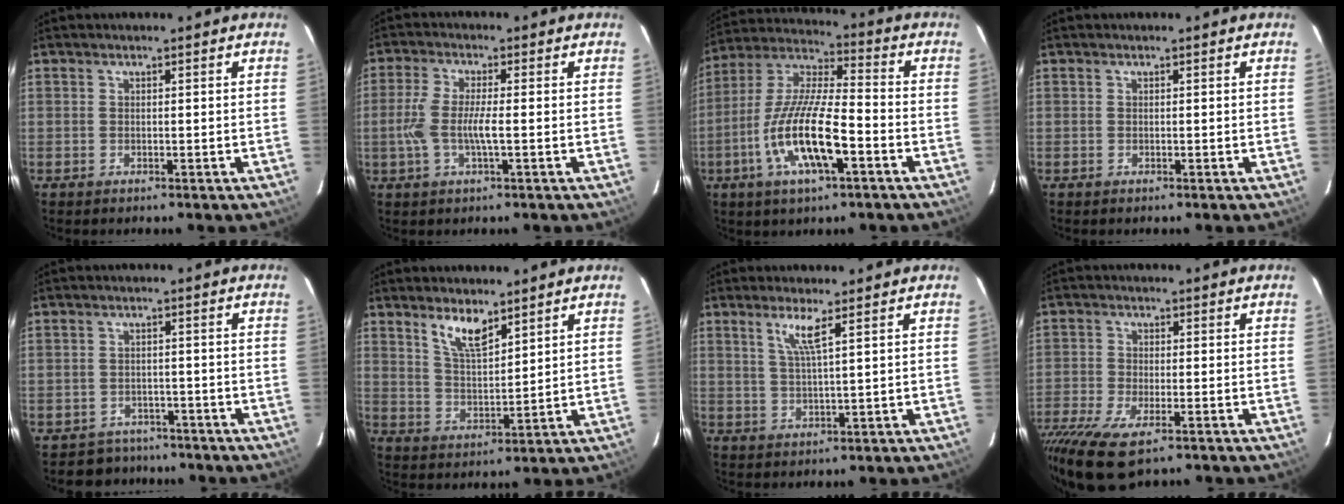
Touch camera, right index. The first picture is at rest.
{"total": 6.5, "force": [-1.3, 1.0, 6.3], "torque": [-0.134, -0.003, -0.025]}
{"total": 15.9, "force": [-6.1, 4.1, 14.1], "torque": [-0.288, -0.013, -0.118]}
{"total": 0.0}
{"total": 5.2, "force": [-4.0, 3.3, -0.6], "torque": [0.003, 0.028, -0.060]}
{"total": 7.0, "force": [5.0, 2.3, 4.4], "torque": [-0.079, -0.001, 0.101]}
{"total": 4.2, "force": [2.3, -0.4, 3.4], "torque": [-0.070, -0.006, 0.047]}
{"total": 15.3, "force": [-9.4, 5.8, 10.7], "torque": [-0.245, -0.070, -0.169]}